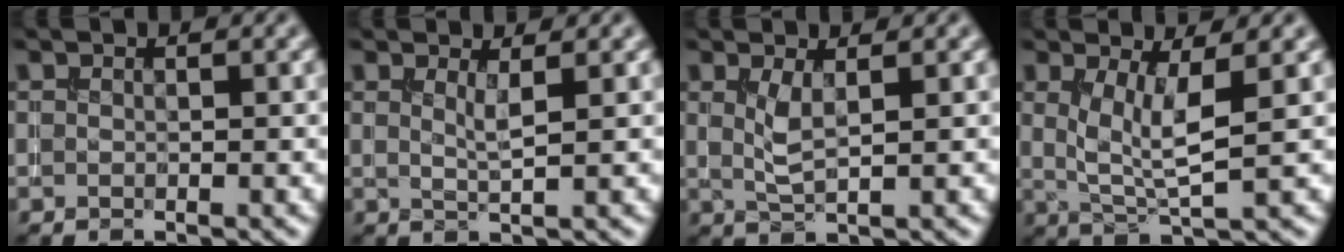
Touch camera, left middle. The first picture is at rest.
{"total": 1.6, "force": [0.7, 0.4, 1.4], "torque": [-0.021, -0.006, 0.008]}
{"total": 2.1, "force": [0.7, 0.6, 1.9], "torque": [-0.043, -0.005, 0.018]}
{"total": 4.5, "force": [0.9, 1.2, 4.2], "torque": [-0.084, -0.008, 0.021]}